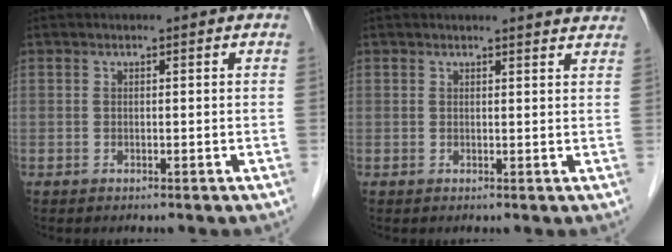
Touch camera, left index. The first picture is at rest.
{"total": 4.7, "force": [4.7, 0.3, 0.7], "torque": [-0.011, -0.006, 0.034]}